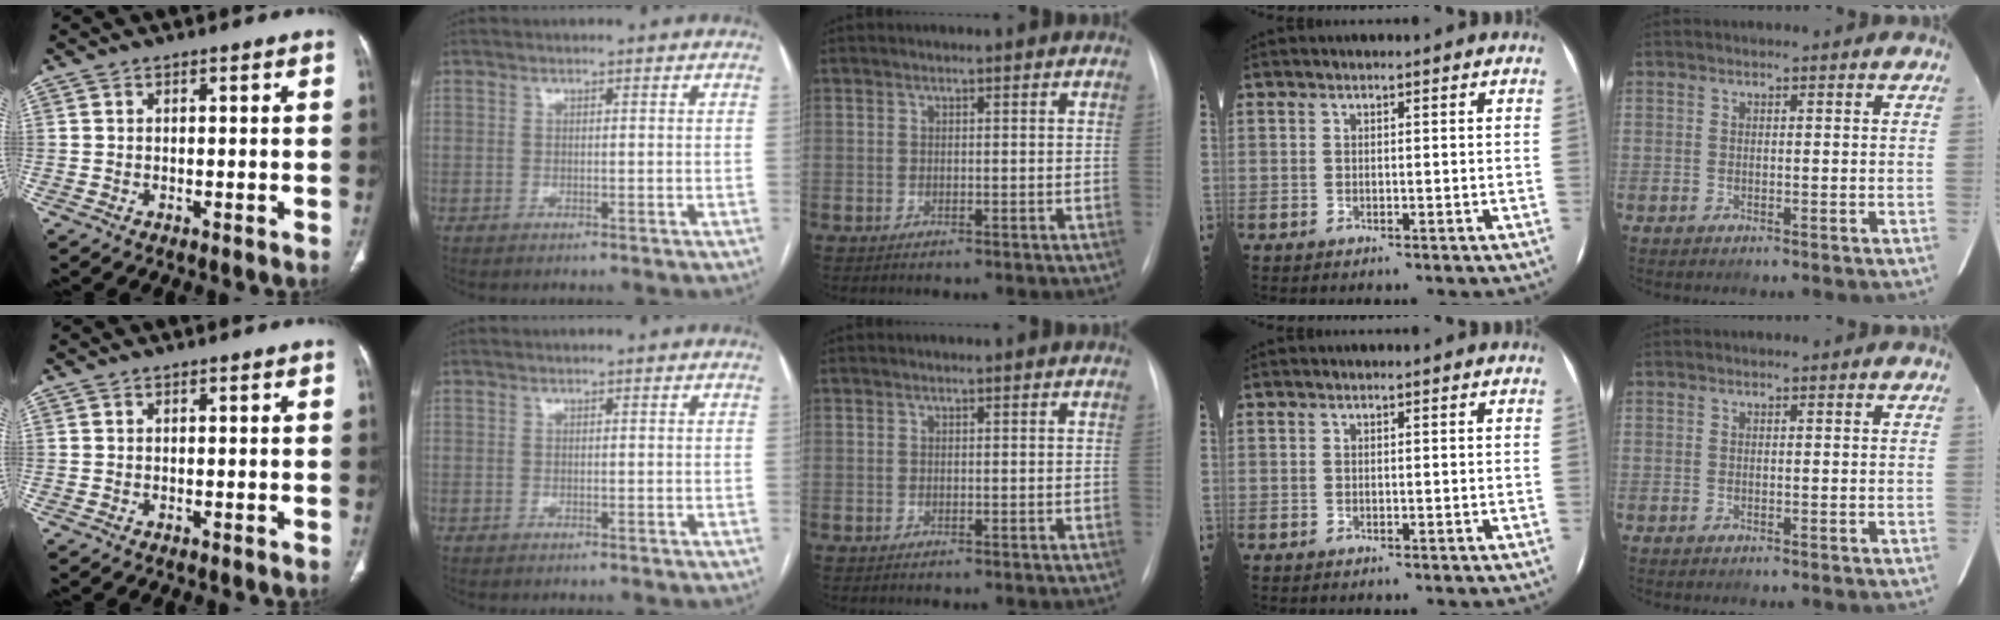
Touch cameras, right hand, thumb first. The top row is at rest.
{}